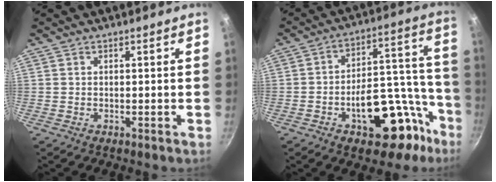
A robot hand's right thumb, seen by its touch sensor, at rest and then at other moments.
{"total": 22.2, "force": [-9.4, 11.7, 16.4], "torque": [-0.167, 0.068, -0.121]}